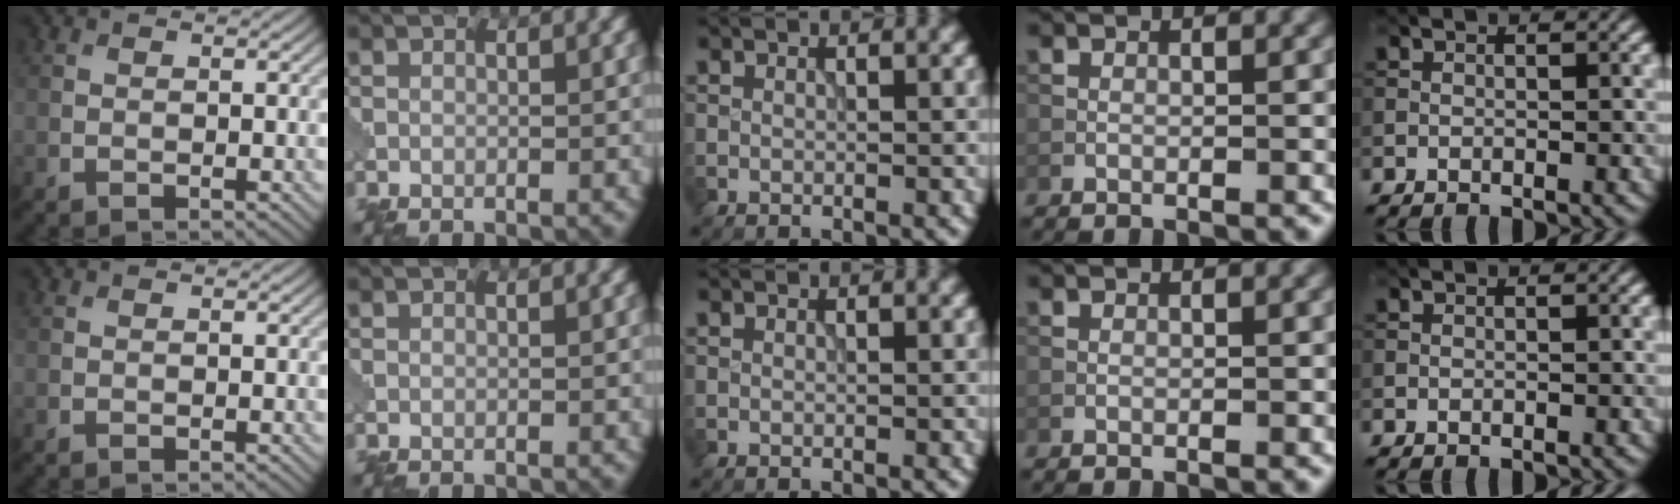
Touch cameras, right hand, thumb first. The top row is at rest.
{}